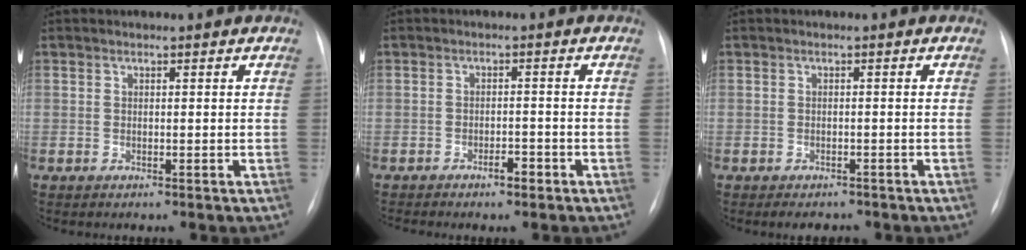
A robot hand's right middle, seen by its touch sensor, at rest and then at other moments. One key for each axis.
{"total": 2.6, "fx": -1.9, "fy": 0.7, "fz": 1.6, "tx": -0.023, "ty": 0.002, "tz": -0.030}
{"total": 3.2, "fx": -2.7, "fy": 1.4, "fz": 1.0, "tx": -0.011, "ty": -0.001, "tz": -0.031}